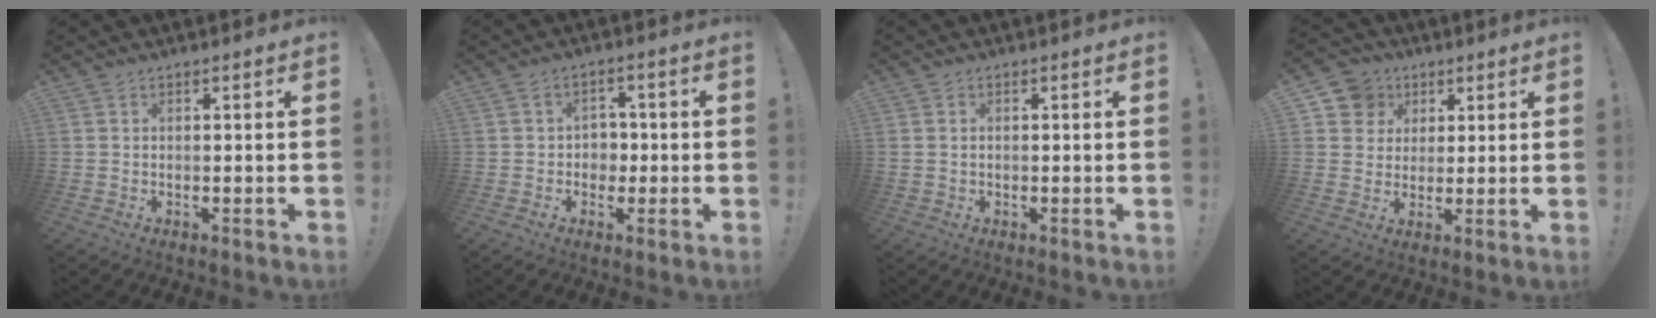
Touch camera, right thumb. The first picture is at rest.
{"total": 5.3, "force": [-0.3, 4.9, 2.1], "torque": [-0.031, 0.002, -0.005]}
{"total": 1.5, "force": [0.0, 1.3, 0.7], "torque": [-0.016, 0.005, 0.001]}
{"total": 9.1, "force": [3.5, 8.2, 1.9], "torque": [-0.027, -0.018, 0.071]}